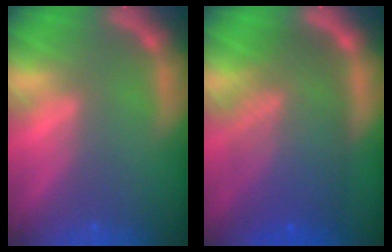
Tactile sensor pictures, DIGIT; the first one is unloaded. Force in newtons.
{"total": 10.0}